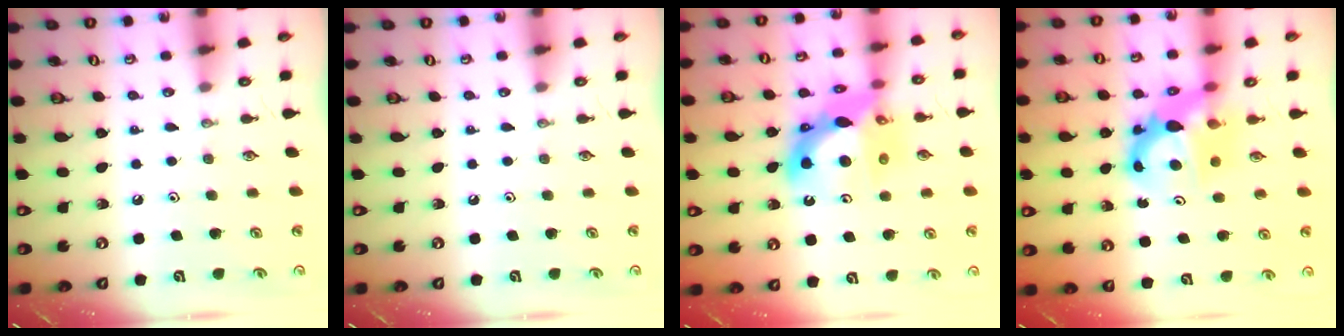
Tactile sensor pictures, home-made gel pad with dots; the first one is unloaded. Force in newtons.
{"total": 0.0}
{"total": 13.9, "press": 13.8, "slide": 1.5}
{"total": 8.6, "press": 8.5, "slide": 0.5}